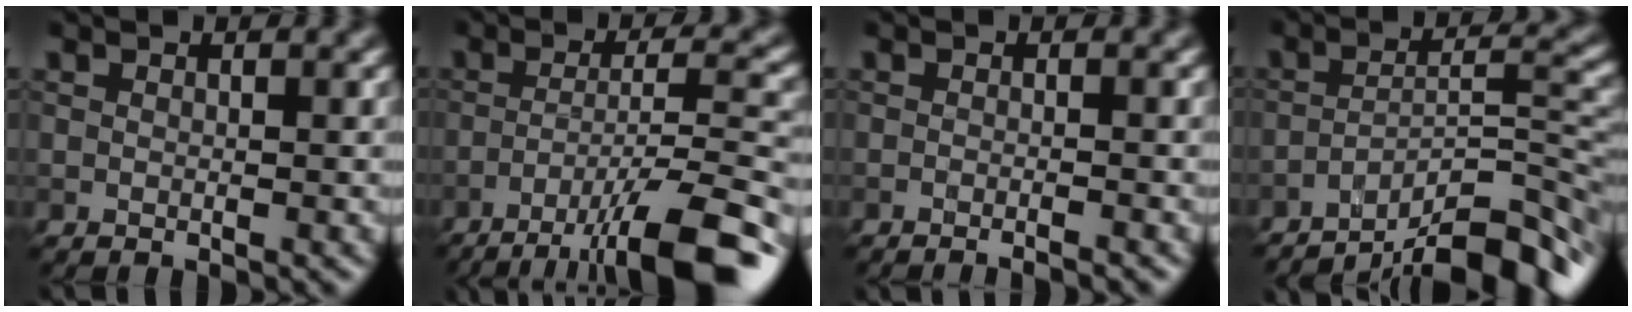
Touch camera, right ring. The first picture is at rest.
{"total": 11.6, "force": [-7.3, 2.1, 8.7], "torque": [-0.127, 0.010, -0.119]}
{"total": 1.9, "force": [-1.2, 0.4, 1.4], "torque": [-0.002, 0.000, -0.029]}
{"total": 10.5, "force": [-7.9, 2.3, 6.6], "torque": [-0.081, 0.013, -0.132]}